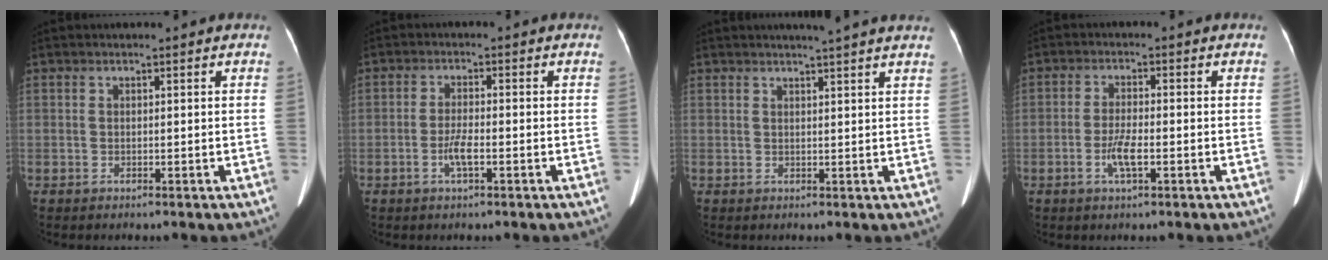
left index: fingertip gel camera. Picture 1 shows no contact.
{"total": 3.1, "force": [-1.3, 0.5, 2.8], "torque": [-0.059, 0.000, -0.026]}
{"total": 6.5, "force": [5.7, -0.7, 3.0], "torque": [-0.040, 0.010, 0.057]}
{"total": 3.9, "force": [-1.5, 0.7, 3.5], "torque": [-0.073, -0.001, -0.029]}